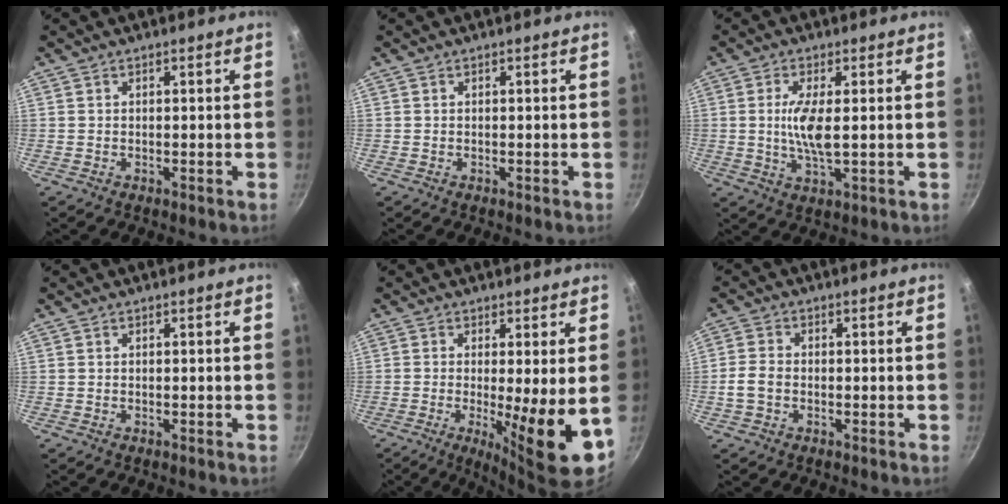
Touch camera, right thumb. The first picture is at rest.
{"total": 0.0}
{"total": 6.9, "force": [0.5, 2.0, 6.6], "torque": [-0.140, -0.006, 0.010]}
{"total": 0.0}
{"total": 10.6, "force": [-1.3, 1.4, 10.4], "torque": [-0.161, -0.016, -0.015]}
{"total": 4.2, "force": [-0.9, 3.1, 2.7], "torque": [-0.054, 0.014, -0.023]}